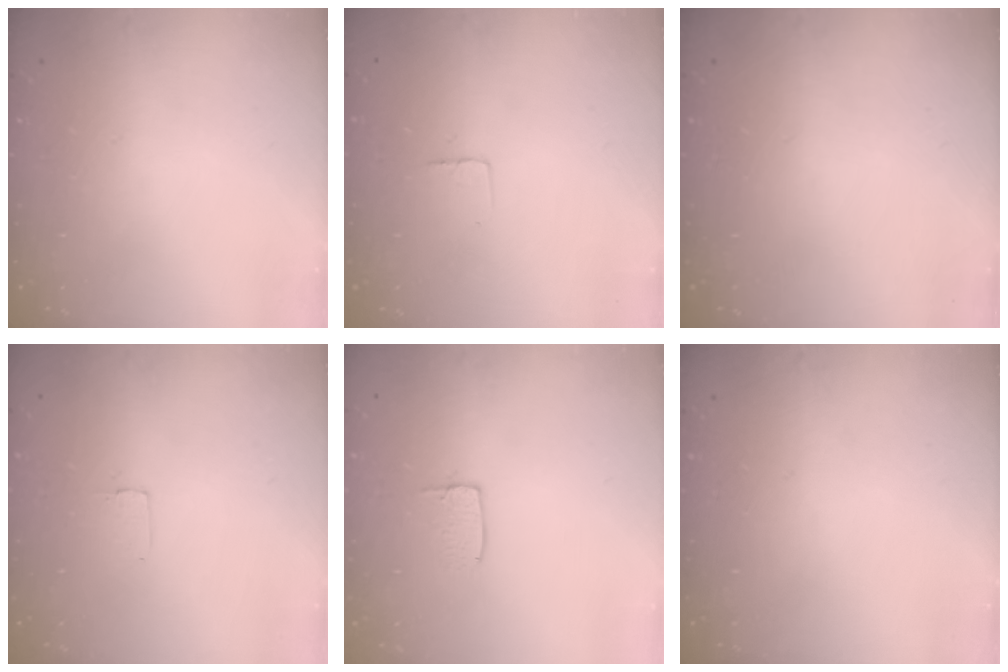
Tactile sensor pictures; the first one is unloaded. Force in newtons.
{"total": 2.9, "press": 2.9, "slide": 0.2}
{"total": 0.0}
{"total": 1.7, "press": 1.7, "slide": 0.1}
{"total": 3.8, "press": 3.8, "slide": 0.2}
{"total": 0.0}